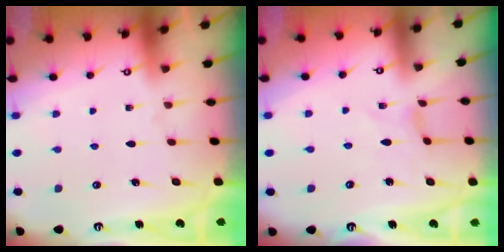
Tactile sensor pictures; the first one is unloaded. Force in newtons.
{"total": 0.0}